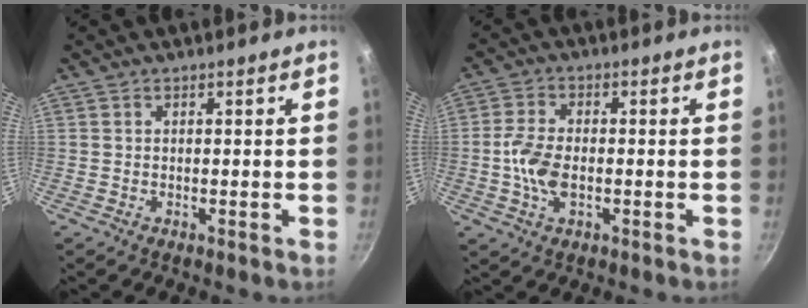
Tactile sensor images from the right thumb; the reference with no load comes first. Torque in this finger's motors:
{"motor_torque": [-0.66, 0.63, 0.90, 0.14, 0.32]}